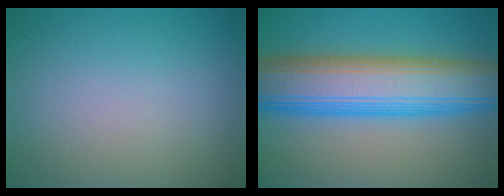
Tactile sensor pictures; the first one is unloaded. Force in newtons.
{"total": 12.0, "press": 12.0, "slide": 0.2}